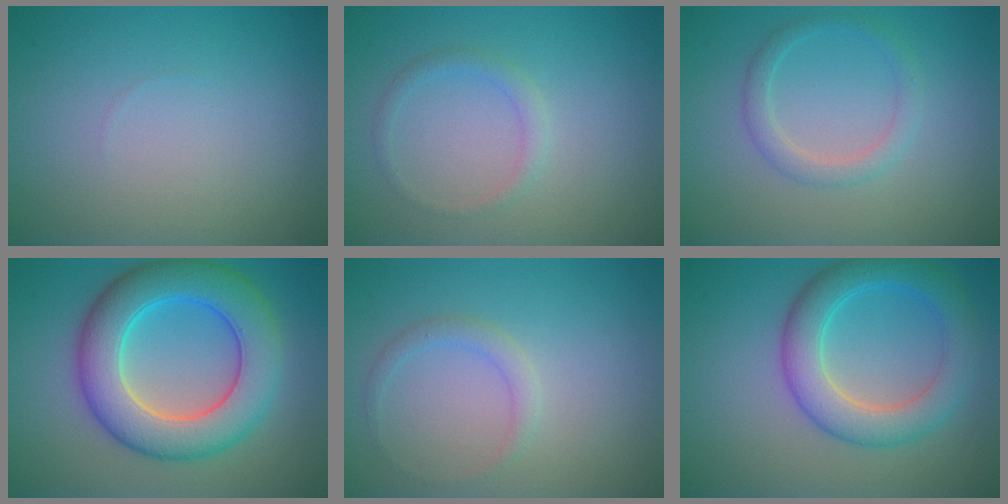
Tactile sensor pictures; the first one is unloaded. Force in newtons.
{"total": 1.2, "press": 1.2, "slide": 0.0}
{"total": 2.0, "press": 2.0, "slide": 0.1}
{"total": 9.0, "press": 9.0, "slide": 0.1}
{"total": 1.4, "press": 1.4, "slide": 0.1}
{"total": 5.6, "press": 5.6, "slide": 0.1}